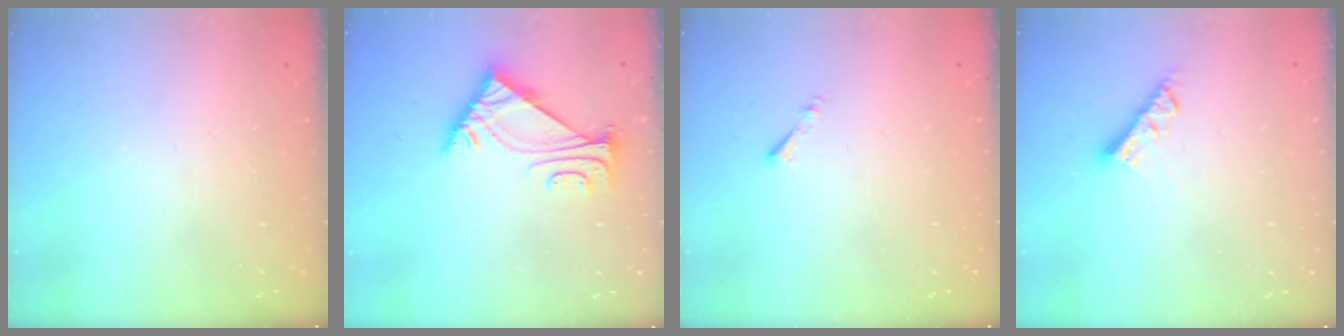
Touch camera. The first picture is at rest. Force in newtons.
{"total": 6.1, "press": 6.0, "slide": 1.1}
{"total": 0.8, "press": 0.7, "slide": 0.3}
{"total": 6.1, "press": 6.1, "slide": 0.4}